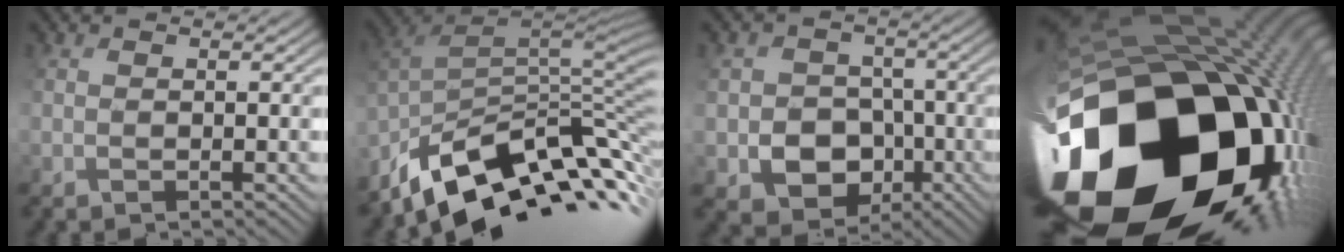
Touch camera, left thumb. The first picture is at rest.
{"total": 12.3, "force": [-8.9, 4.7, 7.2], "torque": [-0.163, 0.000, -0.150]}
{"total": 6.4, "force": [-2.2, 5.7, 2.1], "torque": [-0.042, -0.013, -0.042]}
{"total": 22.1, "force": [-6.7, 15.9, 13.8], "torque": [-0.269, -0.079, -0.065]}